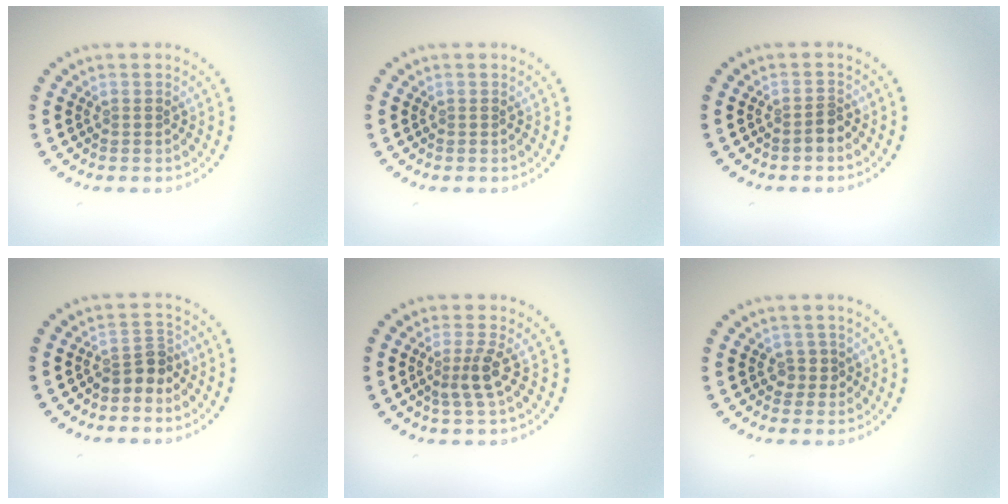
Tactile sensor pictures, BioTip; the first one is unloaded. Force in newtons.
{"total": 0.0}
{"total": 1.5, "press": 1.2, "slide": 0.9}
{"total": 2.3, "press": 1.7, "slide": 1.6}
{"total": 2.3, "press": 1.8, "slide": 1.4}
{"total": 1.3, "press": 1.0, "slide": 0.7}